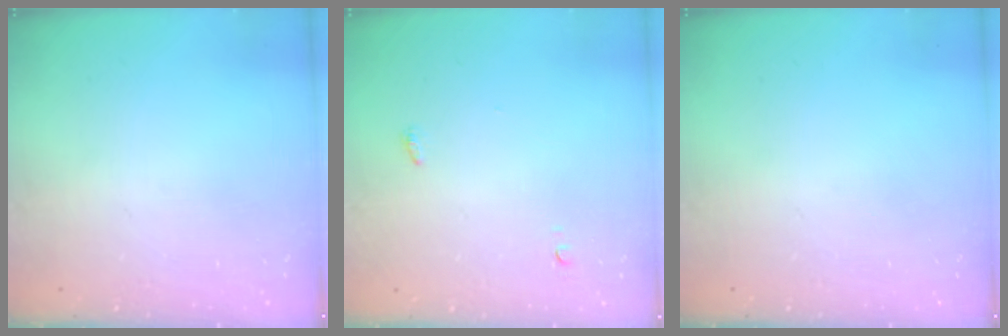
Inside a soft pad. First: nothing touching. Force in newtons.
{"total": 7.3, "press": 3.8, "slide": 6.3}
{"total": 0.0}